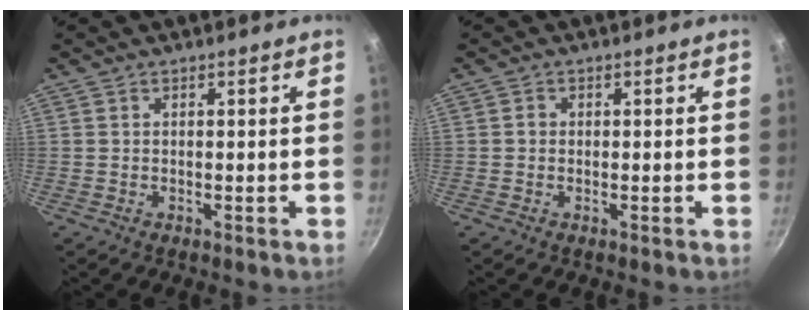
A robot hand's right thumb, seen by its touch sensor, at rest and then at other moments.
{"total": 0.9, "force": [-0.1, 0.9, 0.3], "torque": [-0.003, 0.005, -0.004]}